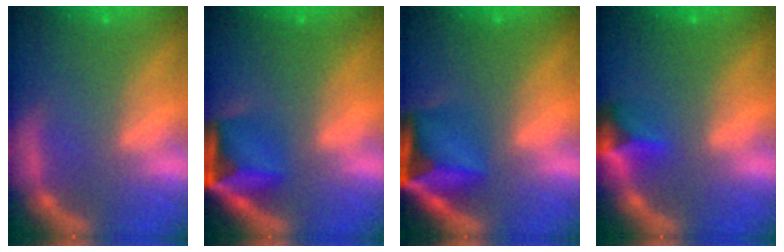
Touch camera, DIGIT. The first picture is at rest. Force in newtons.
{"total": 6.4}
{"total": 8.4}
{"total": 2.9}